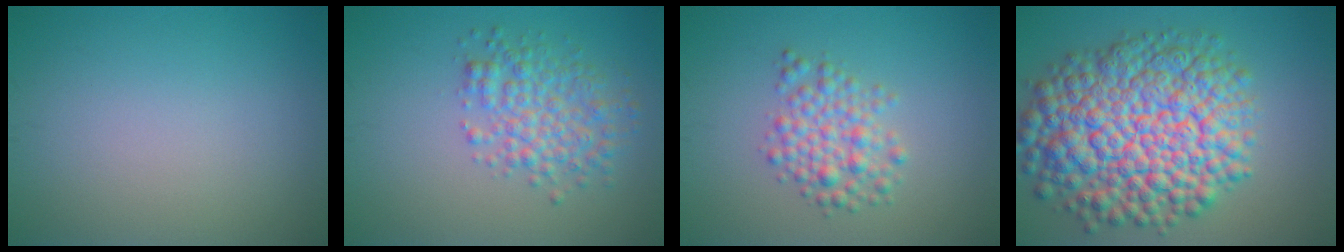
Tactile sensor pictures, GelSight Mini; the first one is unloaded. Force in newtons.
{"total": 4.1, "press": 4.1, "slide": 0.1}
{"total": 3.4, "press": 3.4, "slide": 0.1}
{"total": 13.2, "press": 13.1, "slide": 0.4}